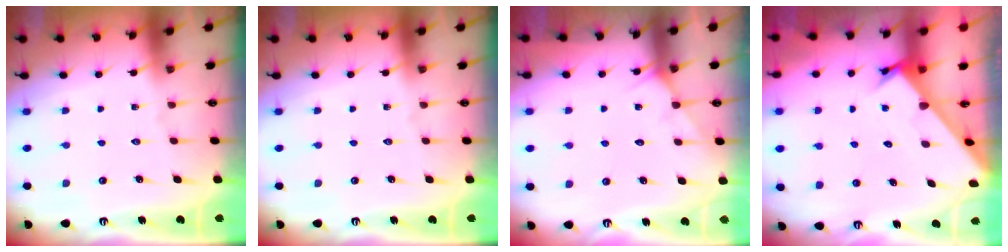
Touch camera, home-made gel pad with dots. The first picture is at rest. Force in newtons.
{"total": 0.0}
{"total": 4.4, "press": 4.4, "slide": 0.3}
{"total": 2.3, "press": 2.3, "slide": 0.1}